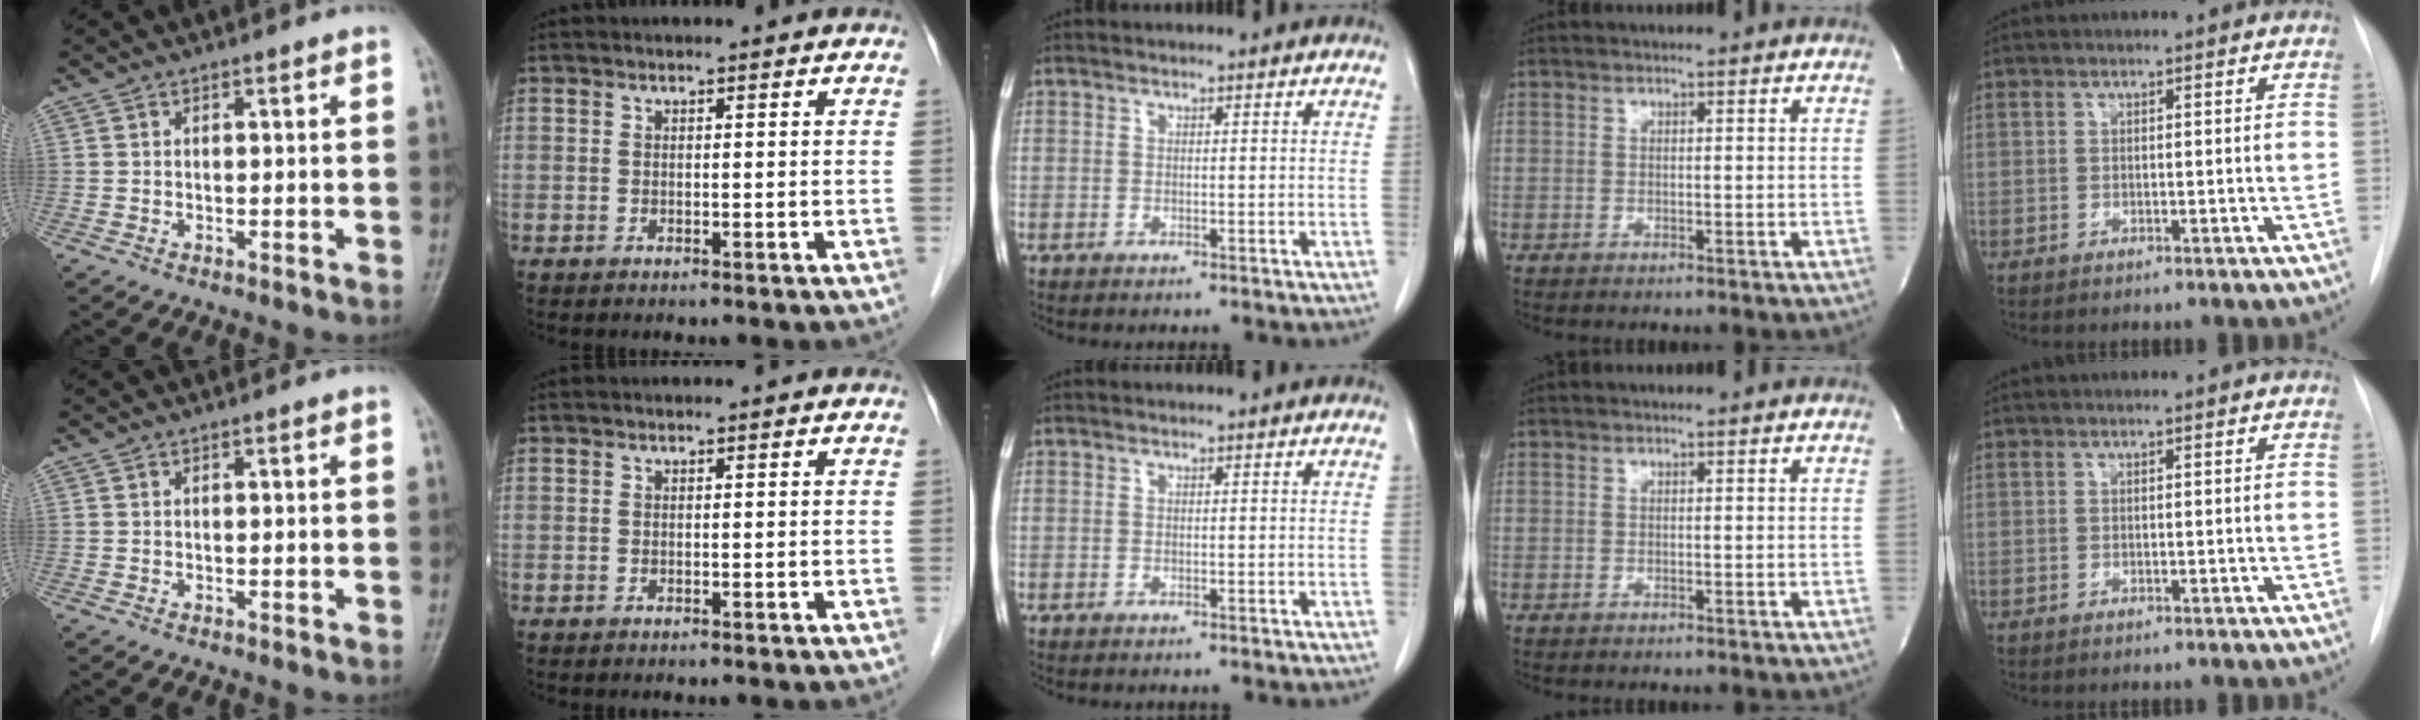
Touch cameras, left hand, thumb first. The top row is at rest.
{}